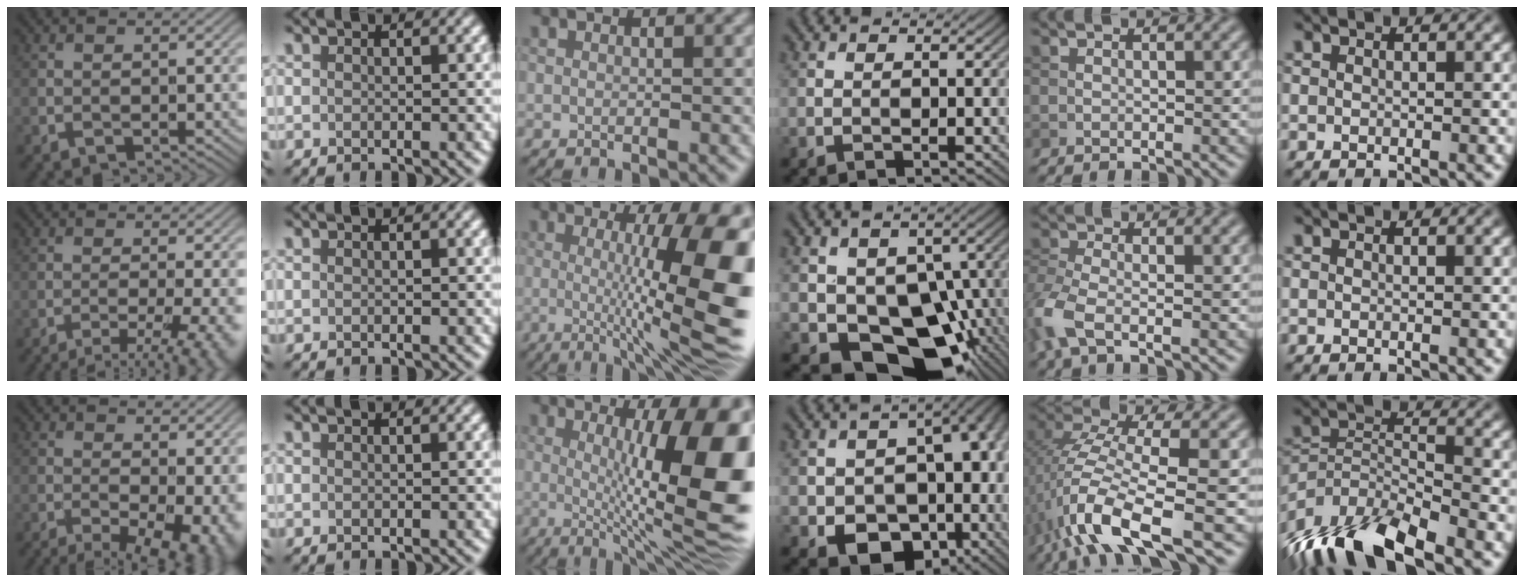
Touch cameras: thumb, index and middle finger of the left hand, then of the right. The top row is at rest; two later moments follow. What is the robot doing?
{"motion": "unscrew", "object": "dispenser bottle"}